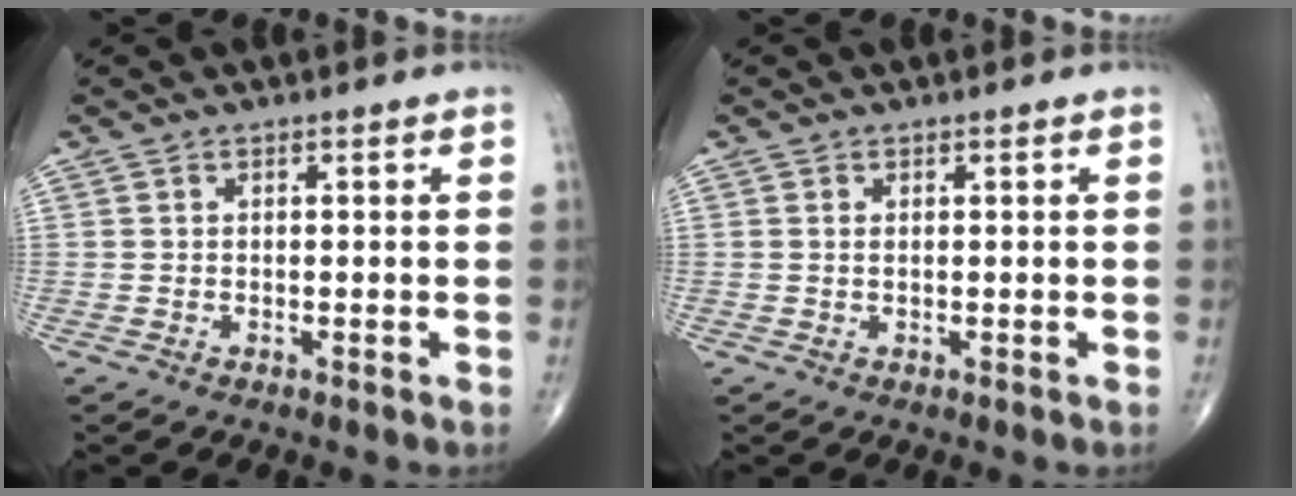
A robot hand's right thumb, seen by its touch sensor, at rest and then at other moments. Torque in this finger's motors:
{"motor_torque": [-0.37, 0.03, -0.12, 0.08, -0.04]}